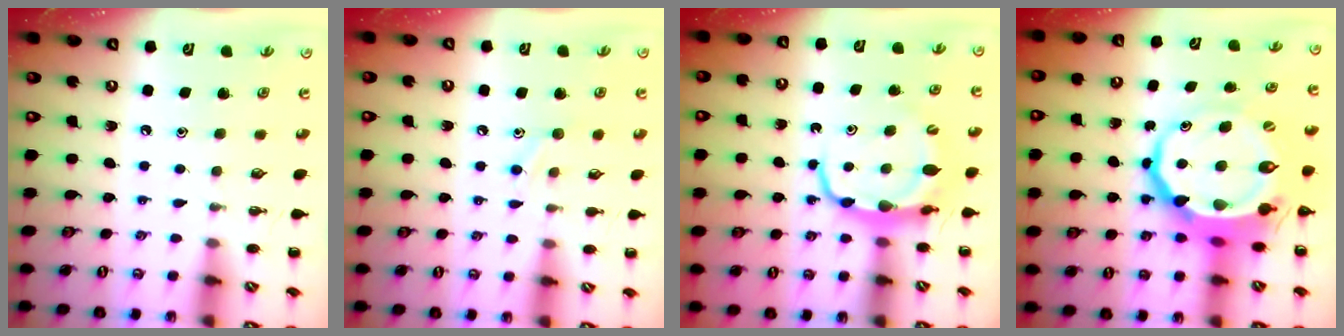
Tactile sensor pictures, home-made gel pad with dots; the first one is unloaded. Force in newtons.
{"total": 6.8, "press": 6.6, "slide": 1.3}
{"total": 7.4, "press": 7.3, "slide": 0.9}
{"total": 13.8, "press": 13.5, "slide": 2.9}